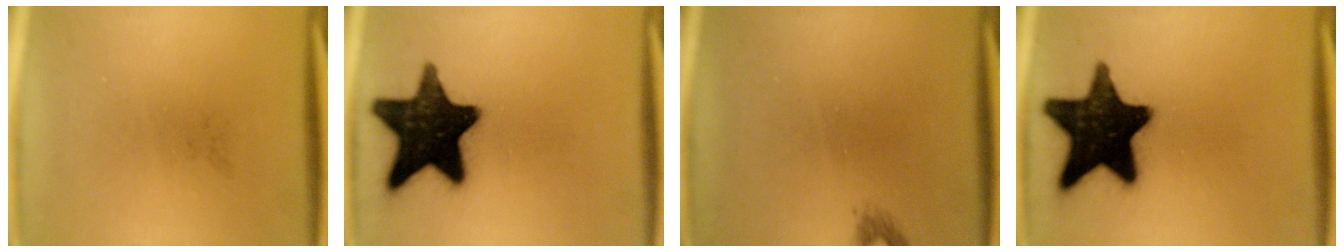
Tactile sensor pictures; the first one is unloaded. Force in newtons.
{"total": 17.6}
{"total": 0.9}
{"total": 18.3}